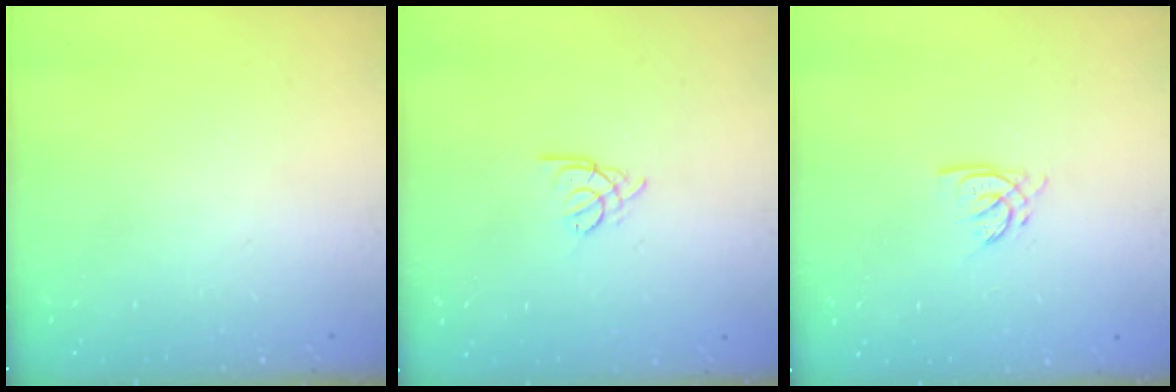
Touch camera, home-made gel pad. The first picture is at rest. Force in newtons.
{"total": 2.2, "press": 2.2, "slide": 0.5}
{"total": 3.5, "press": 3.5, "slide": 0.2}